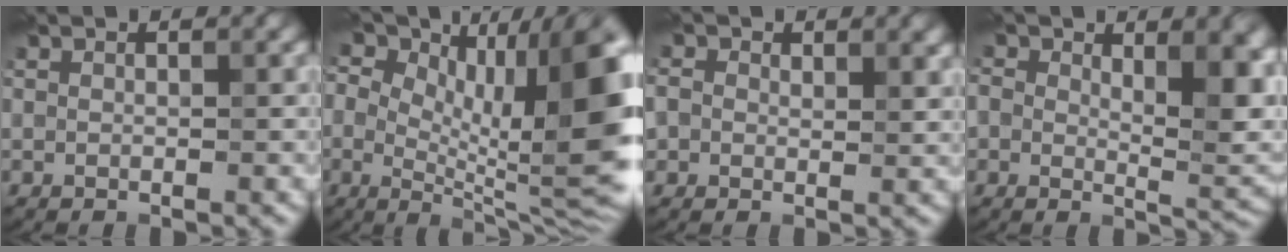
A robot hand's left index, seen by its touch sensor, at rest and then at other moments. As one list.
[{"total": 14.1, "force": [1.5, 6.2, 12.6], "torque": [-0.167, 0.008, 0.019]}, {"total": 3.1, "force": [1.0, 2.4, 1.7], "torque": [-0.030, 0.012, 0.004]}, {"total": 9.5, "force": [1.7, 5.3, 7.7], "torque": [-0.097, -0.003, 0.029]}]